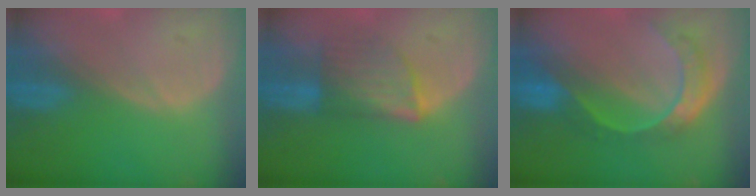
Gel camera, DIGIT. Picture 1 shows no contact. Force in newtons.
{"total": 6.3, "press": 6.3, "slide": 0.4}
{"total": 7.8, "press": 6.6, "slide": 4.3}